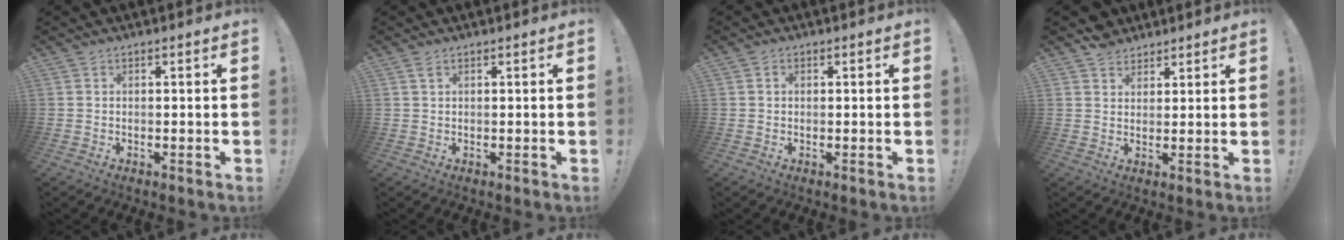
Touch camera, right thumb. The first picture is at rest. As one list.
[{"total": 1.3, "force": [0.7, 0.4, 1.0], "torque": [-0.016, 0.000, 0.010]}, {"total": 0.7, "force": [-0.2, 0.6, 0.3], "torque": [-0.007, 0.003, -0.004]}, {"total": 4.7, "force": [3.6, 3.0, 0.3], "torque": [0.003, -0.019, 0.066]}]